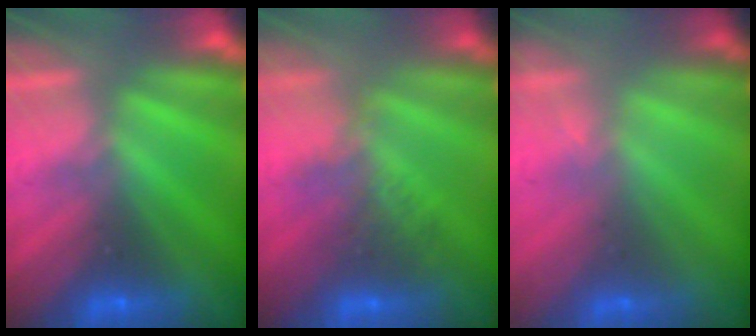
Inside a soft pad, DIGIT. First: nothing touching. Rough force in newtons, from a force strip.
{"total": 2.4}
{"total": 1.5}